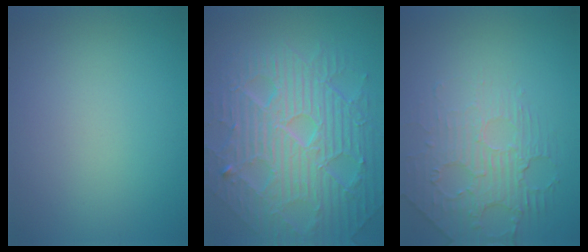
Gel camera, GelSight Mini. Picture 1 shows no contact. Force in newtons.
{"total": 10.7, "press": 7.0, "slide": 8.1}
{"total": 2.5, "press": 1.9, "slide": 1.6}